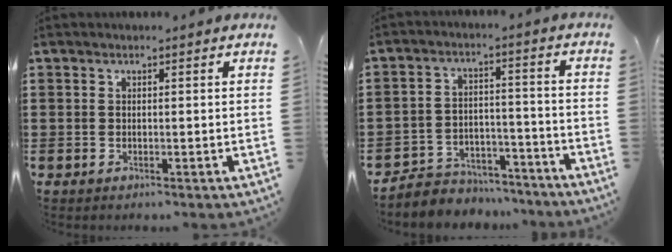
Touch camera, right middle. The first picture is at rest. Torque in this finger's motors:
{"motor_torque": [0.18, 0.04, 0.03, 0.03]}